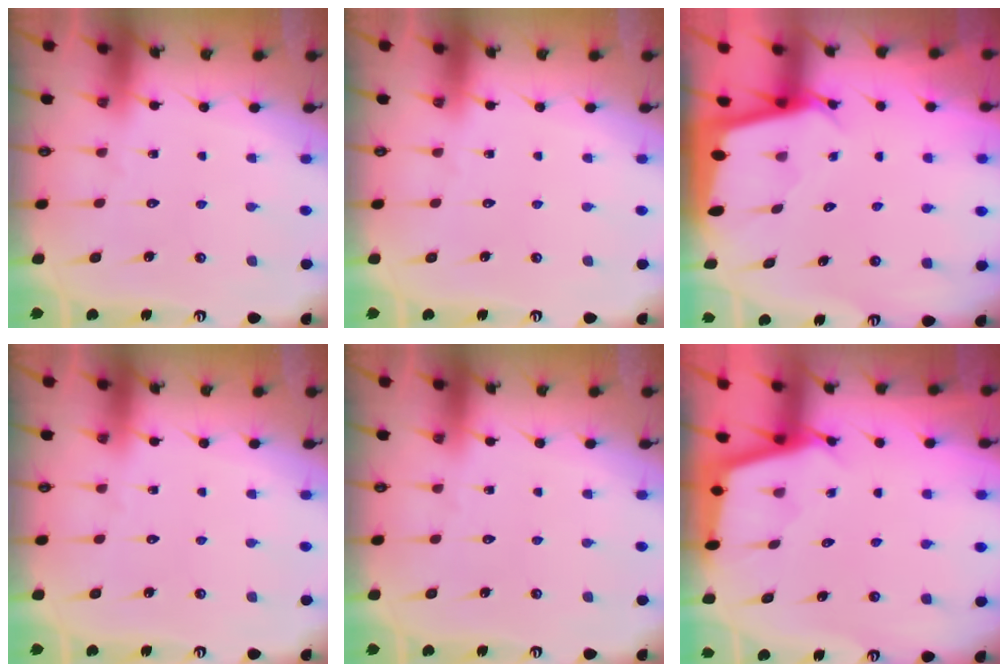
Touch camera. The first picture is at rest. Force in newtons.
{"total": 0.0}
{"total": 2.4, "press": 2.4, "slide": 0.1}
{"total": 0.0}
{"total": 0.0}
{"total": 2.2, "press": 2.2, "slide": 0.1}